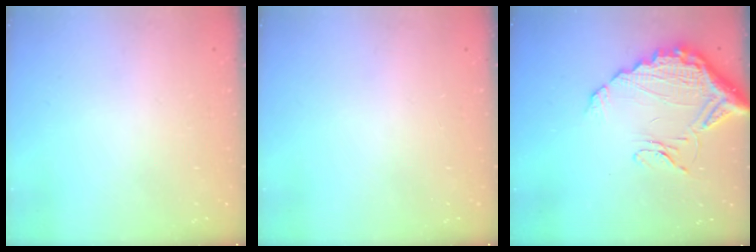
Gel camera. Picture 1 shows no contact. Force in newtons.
{"total": 0.0}
{"total": 15.0, "press": 15.0, "slide": 1.2}